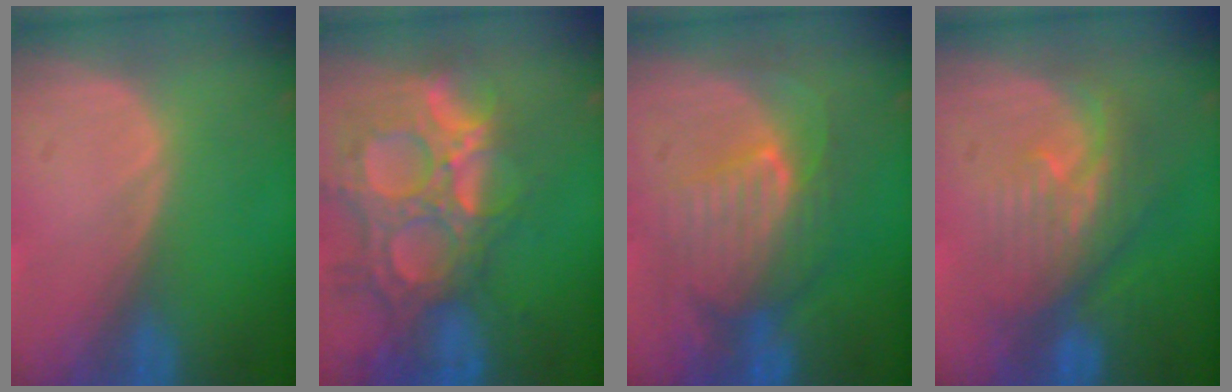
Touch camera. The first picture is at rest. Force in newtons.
{"total": 14.1, "press": 11.9, "slide": 7.6}
{"total": 8.4, "press": 8.3, "slide": 1.6}
{"total": 7.9, "press": 7.4, "slide": 2.9}